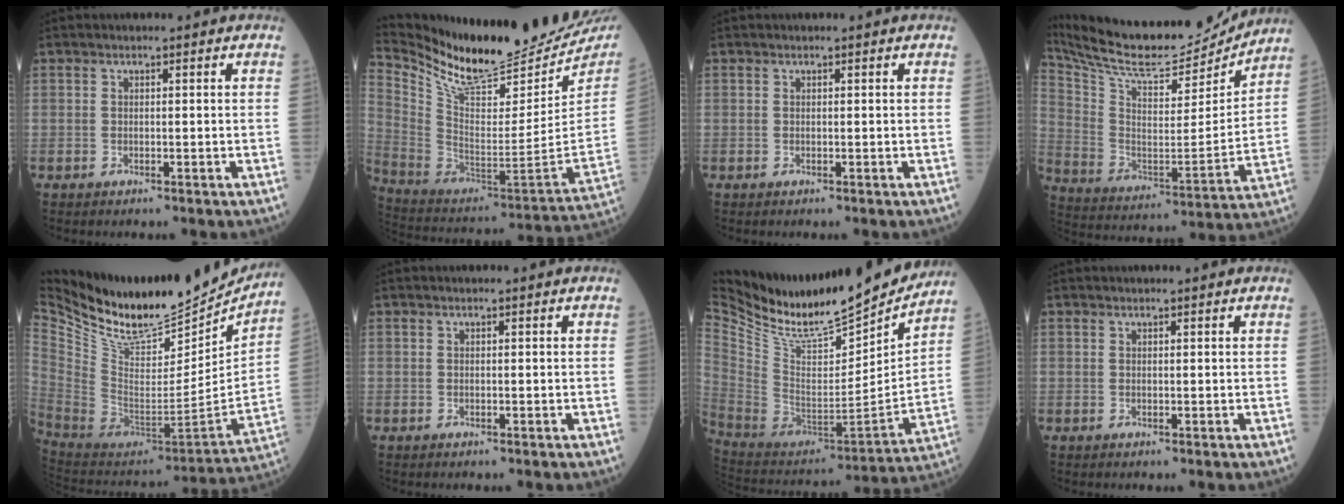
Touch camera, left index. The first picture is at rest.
{"total": 23.9, "force": [21.9, 3.0, 9.0], "torque": [-0.173, -0.087, 0.344]}
{"total": 0.0}
{"total": 23.3, "force": [21.5, 4.0, 8.2], "torque": [-0.161, -0.028, 0.337]}
{"total": 26.0, "force": [22.3, 7.1, 11.4], "torque": [-0.217, -0.039, 0.363]}
{"total": 0.0}
{"total": 28.3, "force": [24.6, 5.5, 13.0], "torque": [-0.247, -0.055, 0.395]}
{"total": 1.0, "force": [1.0, 0.0, 0.3], "torque": [-0.002, 0.009, 0.015]}